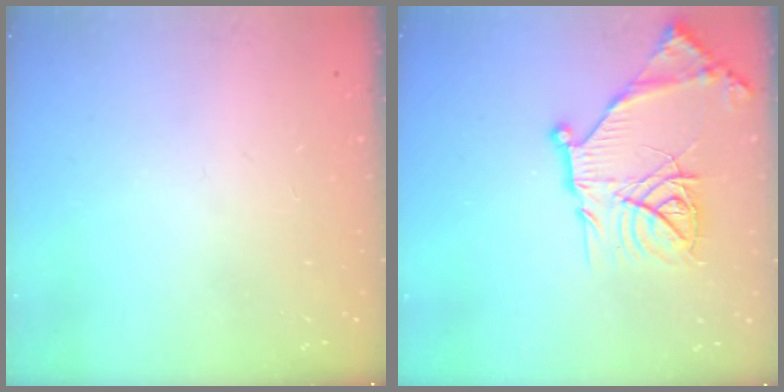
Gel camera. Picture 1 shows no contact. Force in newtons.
{"total": 20.2, "press": 20.1, "slide": 1.9}